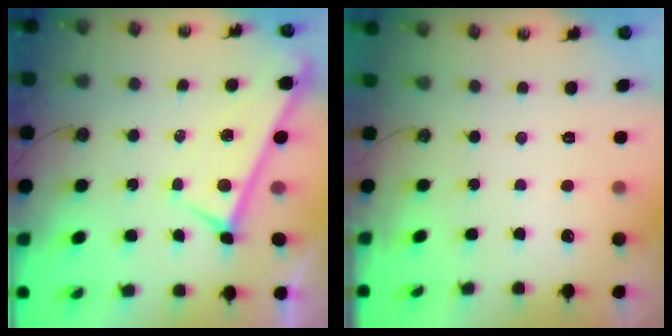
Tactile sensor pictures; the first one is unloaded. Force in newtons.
{"total": 0.0}